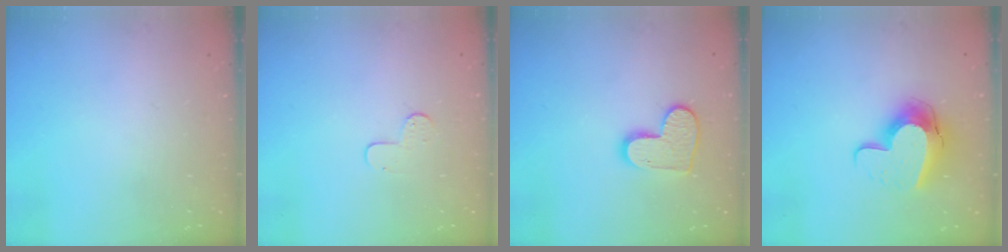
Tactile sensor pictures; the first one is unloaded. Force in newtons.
{"total": 4.3, "press": 4.3, "slide": 0.4}
{"total": 10.1, "press": 10.0, "slide": 0.6}
{"total": 12.6, "press": 12.5, "slide": 1.1}